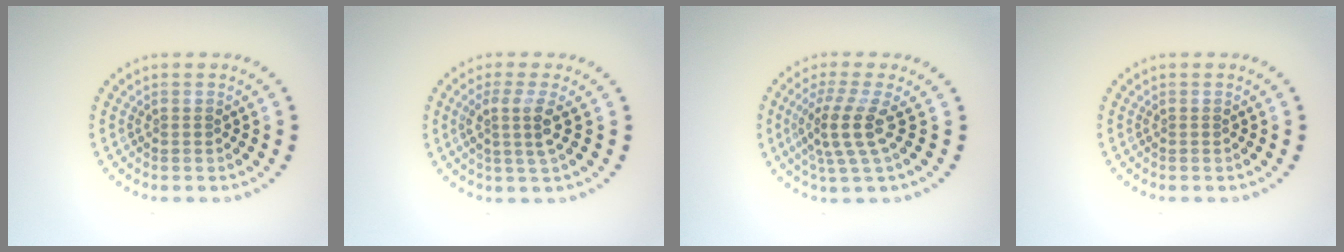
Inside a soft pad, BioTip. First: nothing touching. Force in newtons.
{"total": 2.7, "press": 2.0, "slide": 1.9}
{"total": 3.7, "press": 2.7, "slide": 2.5}
{"total": 0.0}